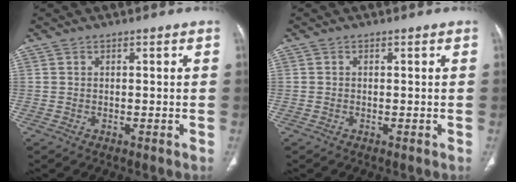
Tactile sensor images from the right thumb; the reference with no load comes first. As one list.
[{"total": 1.2, "force": [0.5, 0.3, -1.0], "torque": [0.013, 0.000, 0.007]}]